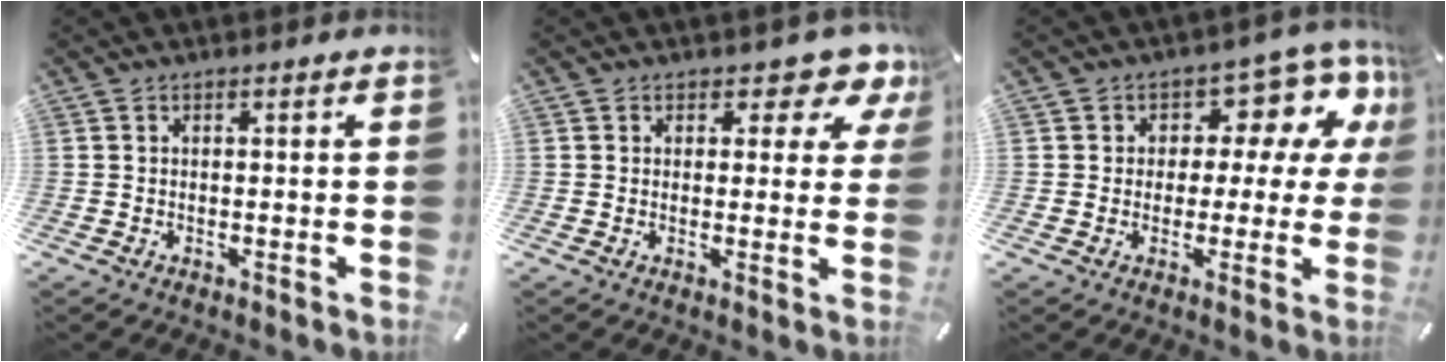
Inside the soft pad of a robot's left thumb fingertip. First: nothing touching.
{"total": 5.8, "force": [3.8, 3.2, 3.1], "torque": [-0.025, -0.026, 0.058]}
{"total": 9.9, "force": [3.6, 6.8, 6.2], "torque": [-0.075, -0.028, 0.061]}